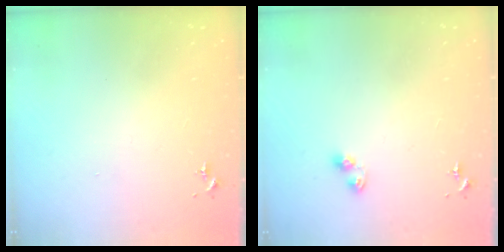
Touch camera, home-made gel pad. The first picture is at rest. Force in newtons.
{"total": 4.2, "press": 4.2, "slide": 0.5}